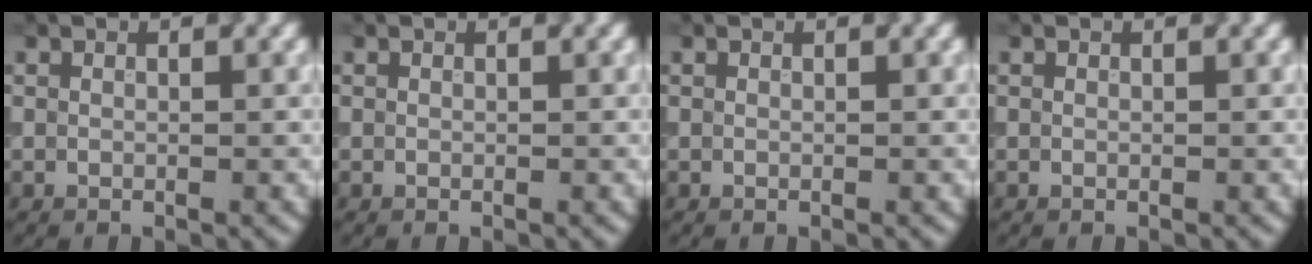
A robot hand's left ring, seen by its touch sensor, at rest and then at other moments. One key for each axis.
{"total": 0.0}
{"total": 0.0}
{"total": 0.0}